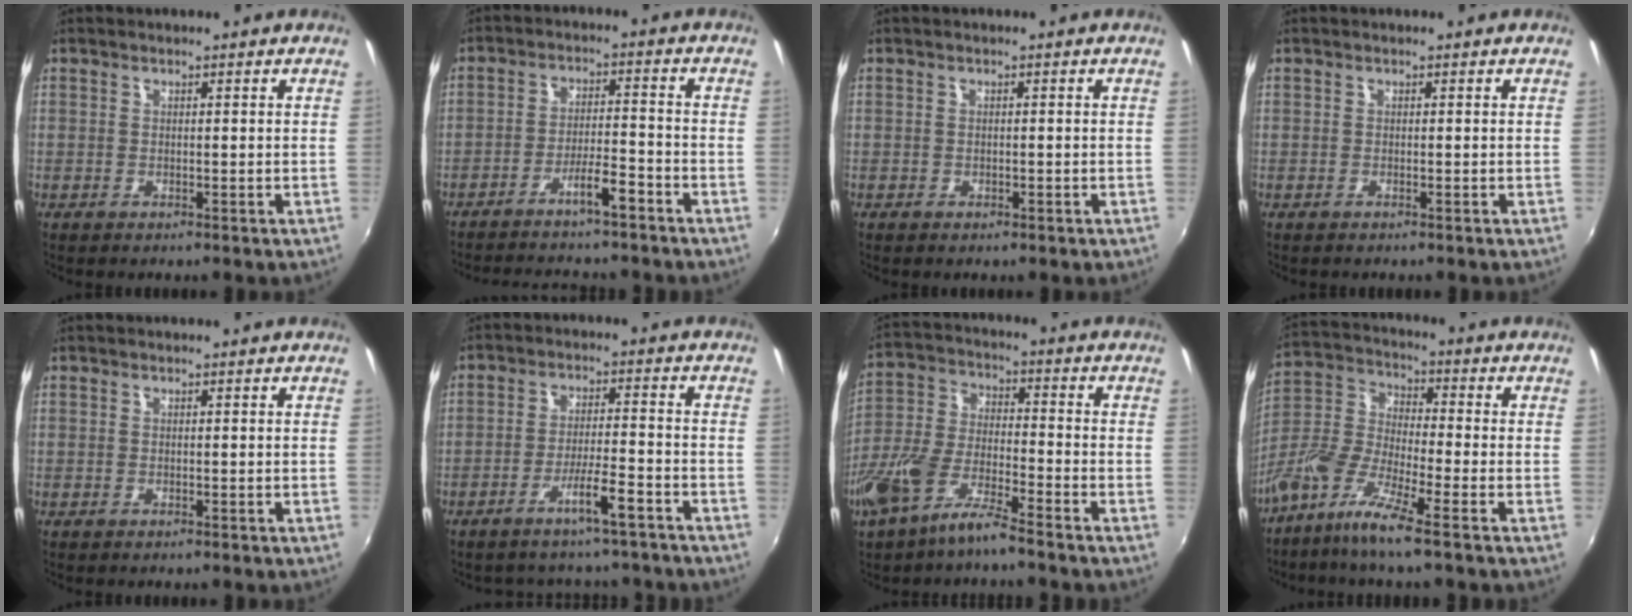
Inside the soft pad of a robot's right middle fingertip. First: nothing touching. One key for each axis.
{"total": 9.4, "fx": -8.1, "fy": 1.2, "fz": 4.6, "tx": -0.093, "ty": 0.007, "tz": -0.123}
{"total": 0.9, "fx": -0.5, "fy": 0.7, "fz": 0.3, "tx": -0.006, "ty": -0.005, "tz": -0.008}
{"total": 0.0}
{"total": 0.0}
{"total": 6.8, "fx": -5.5, "fy": 1.4, "fz": 3.8, "tx": -0.073, "ty": 0.003, "tz": -0.082}
{"total": 10.4, "fx": -7.1, "fy": 2.4, "fz": 7.2, "tx": -0.156, "ty": -0.008, "tz": -0.138}
{"total": 10.5, "fx": -6.9, "fy": 1.5, "fz": 7.8, "tx": -0.177, "ty": -0.006, "tz": -0.143}